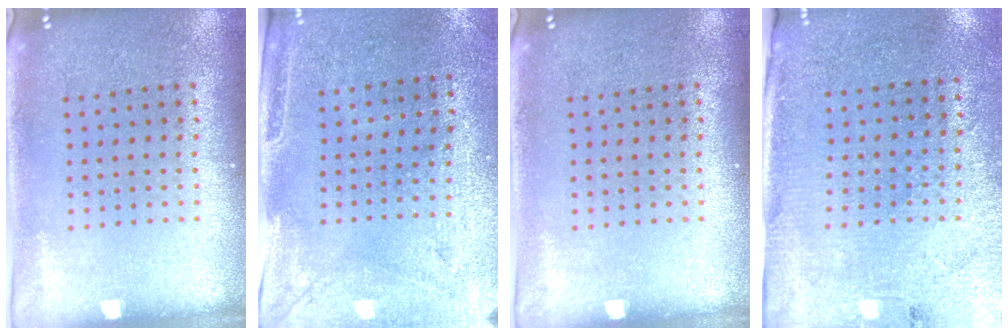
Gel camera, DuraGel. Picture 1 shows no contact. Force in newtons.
{"total": 2.9, "press": 2.5, "slide": 1.6}
{"total": 0.0}
{"total": 2.8, "press": 2.6, "slide": 1.2}